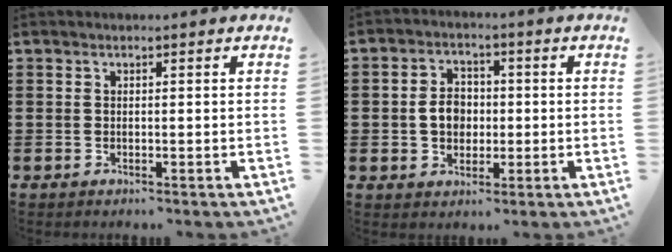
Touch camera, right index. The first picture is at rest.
{"total": 5.0, "force": [-0.4, 3.9, 3.1], "torque": [-0.067, 0.007, -0.015]}